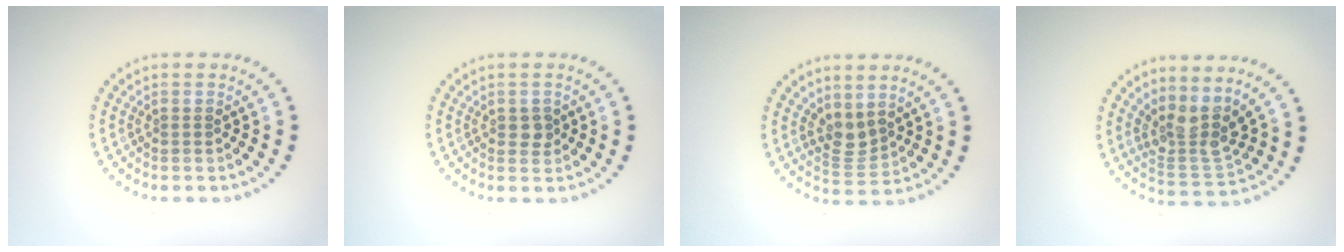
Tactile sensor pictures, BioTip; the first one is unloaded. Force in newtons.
{"total": 1.3, "press": 1.3, "slide": 0.2}
{"total": 2.2, "press": 1.7, "slide": 1.4}
{"total": 3.5, "press": 2.8, "slide": 2.1}